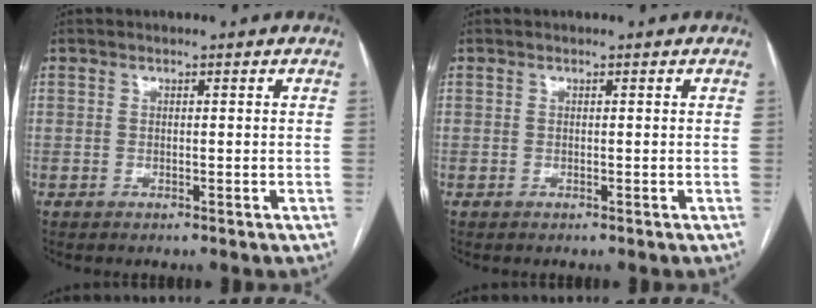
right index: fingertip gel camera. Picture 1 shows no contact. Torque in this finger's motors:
{"motor_torque": [0.00, 0.00, 0.00, 0.00]}